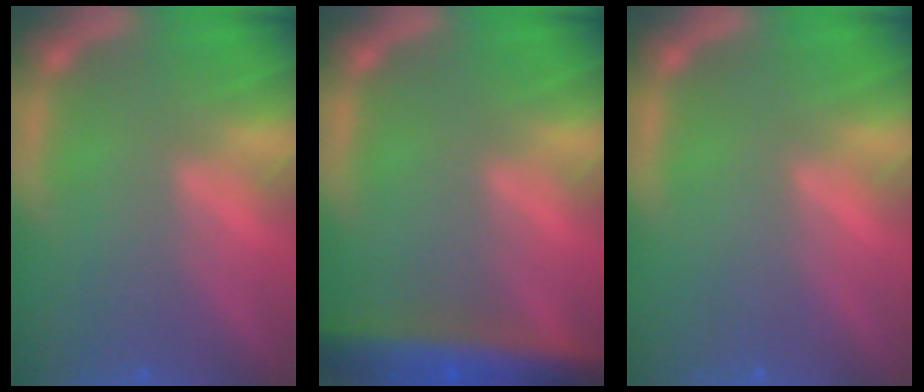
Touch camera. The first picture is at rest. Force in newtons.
{"total": 8.0}
{"total": 0.0}